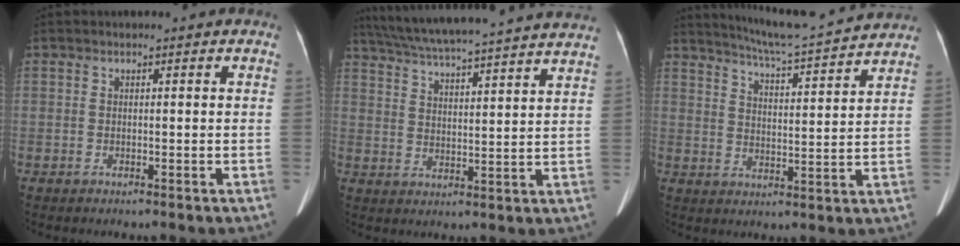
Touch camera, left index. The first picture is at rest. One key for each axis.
{"total": 25.9, "fx": 23.3, "fy": 0.4, "fz": 11.2, "tx": -0.194, "ty": 0.000, "tz": 0.316}
{"total": 13.1, "fx": 12.4, "fy": -0.7, "fz": 4.2, "tx": -0.082, "ty": 0.002, "tz": 0.177}